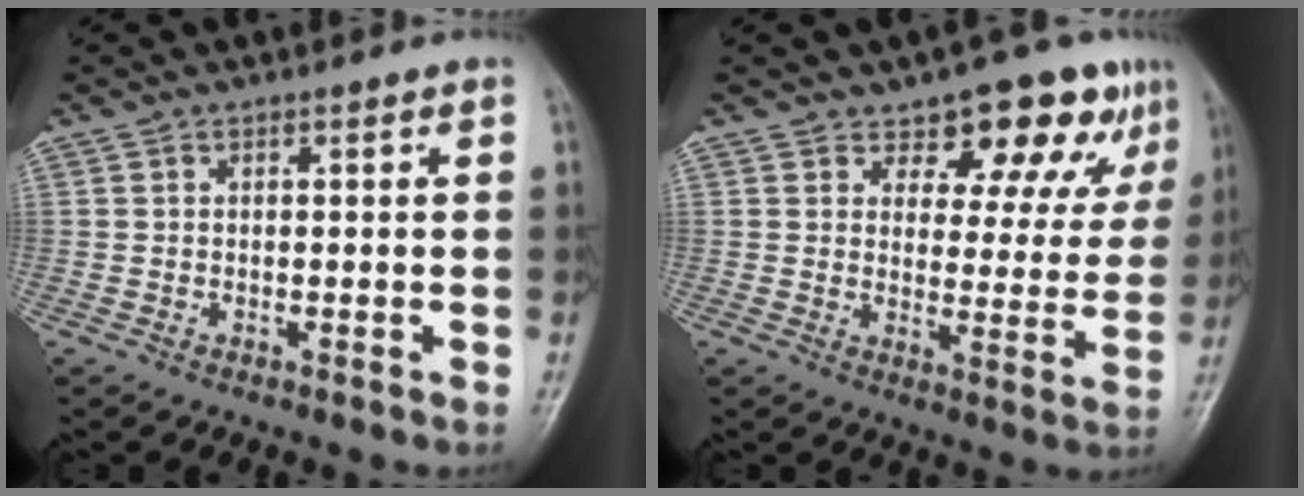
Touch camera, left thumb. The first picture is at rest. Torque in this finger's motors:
{"motor_torque": [-0.10, 0.19, -0.02, -0.18, 0.14]}